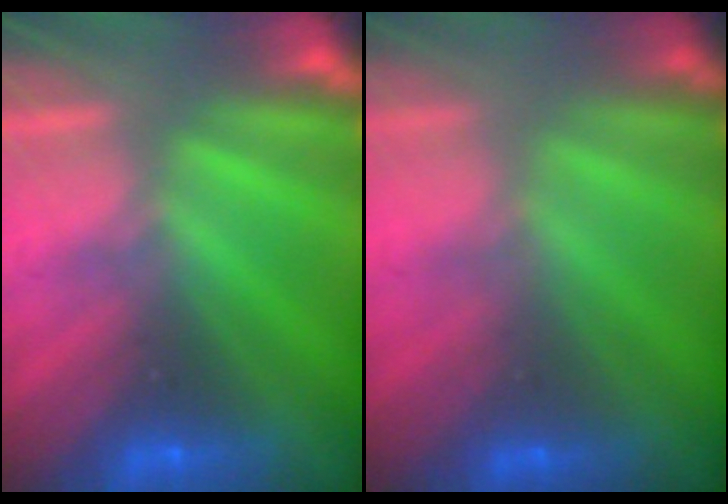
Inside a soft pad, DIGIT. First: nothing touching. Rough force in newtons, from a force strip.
{"total": 1.3}